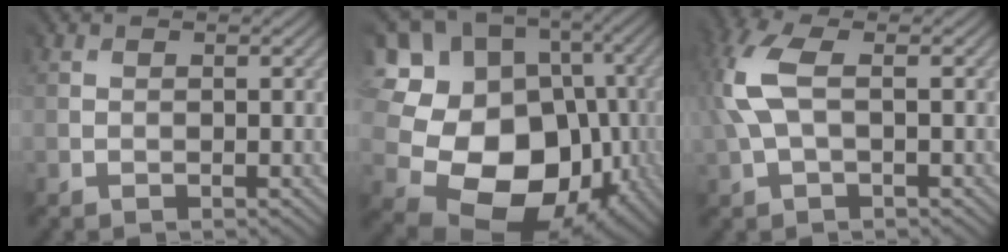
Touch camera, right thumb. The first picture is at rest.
{"total": 17.2, "force": [-1.6, 14.7, 8.7], "torque": [-0.202, -0.053, 0.013]}
{"total": 6.3, "force": [1.1, 3.2, 5.3], "torque": [-0.163, 0.015, 0.020]}